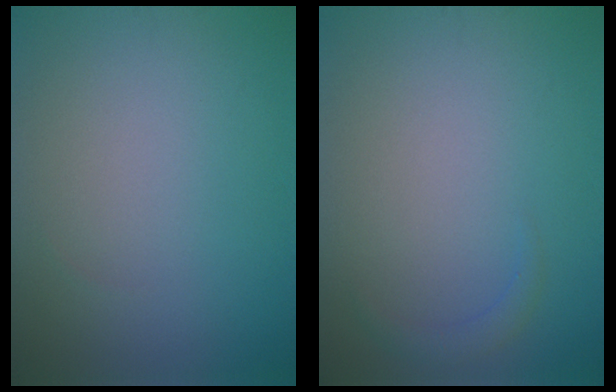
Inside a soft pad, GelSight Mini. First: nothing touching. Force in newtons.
{"total": 1.1, "press": 1.1, "slide": 0.1}